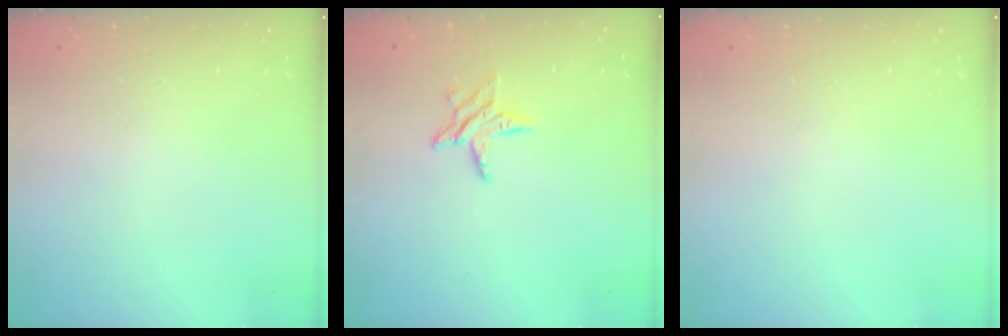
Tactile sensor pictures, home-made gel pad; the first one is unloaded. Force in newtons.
{"total": 6.8, "press": 6.8, "slide": 0.2}
{"total": 0.0}